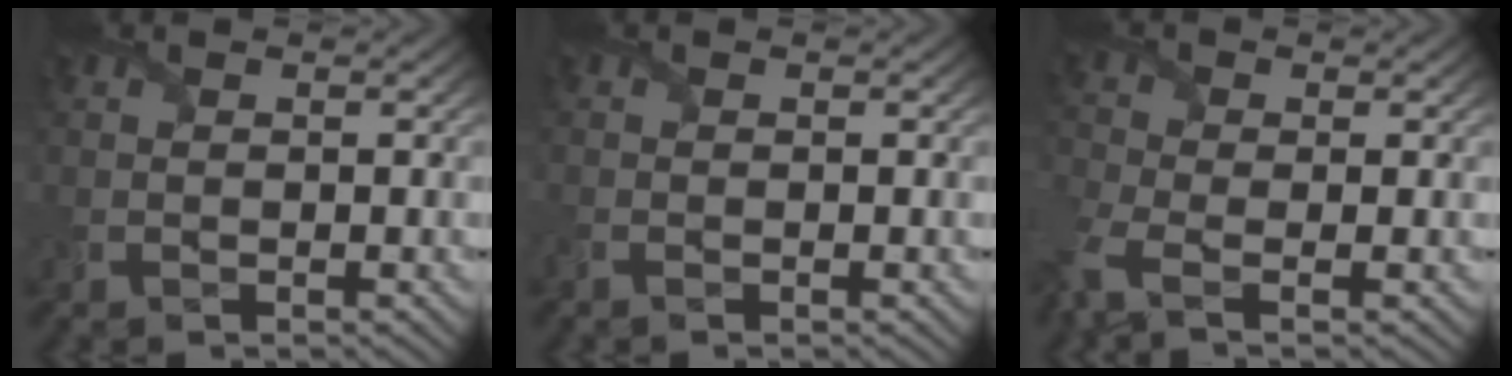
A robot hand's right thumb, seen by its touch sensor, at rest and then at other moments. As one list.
[{"total": 0.8, "force": [-0.6, 0.1, 0.5], "torque": [-0.015, -0.007, -0.017]}, {"total": 5.5, "force": [-2.9, 2.6, 3.9], "torque": [-0.111, -0.020, -0.072]}]